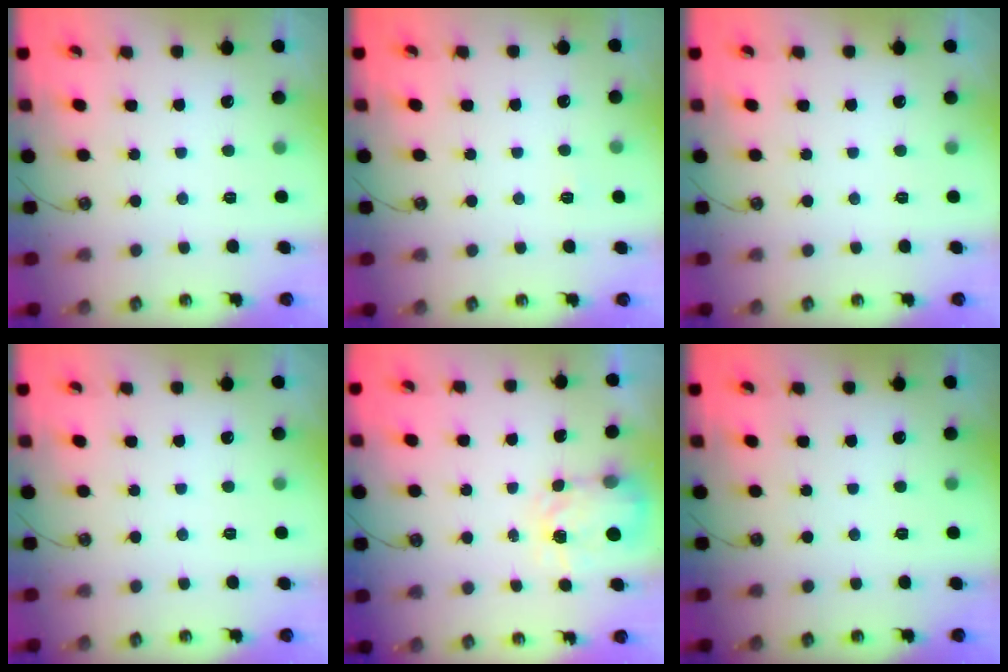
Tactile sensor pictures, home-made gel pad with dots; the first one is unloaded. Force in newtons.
{"total": 2.4, "press": 2.4, "slide": 0.4}
{"total": 0.0}
{"total": 0.0}
{"total": 4.0, "press": 3.9, "slide": 0.7}
{"total": 0.0}